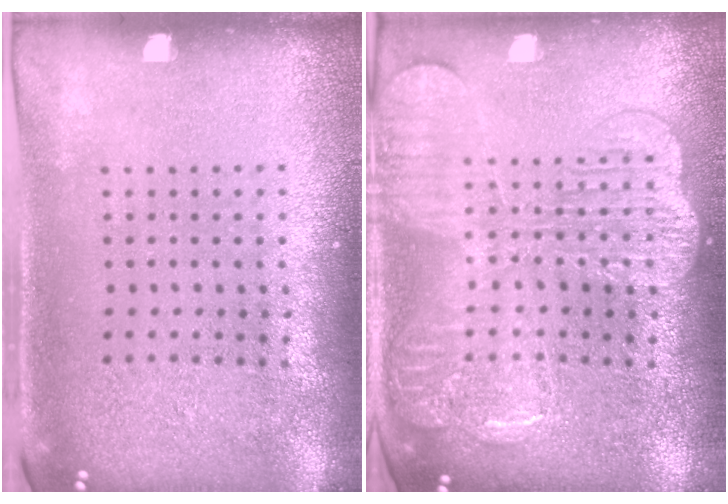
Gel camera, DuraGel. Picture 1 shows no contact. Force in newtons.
{"total": 2.8, "press": 2.8, "slide": 0.6}